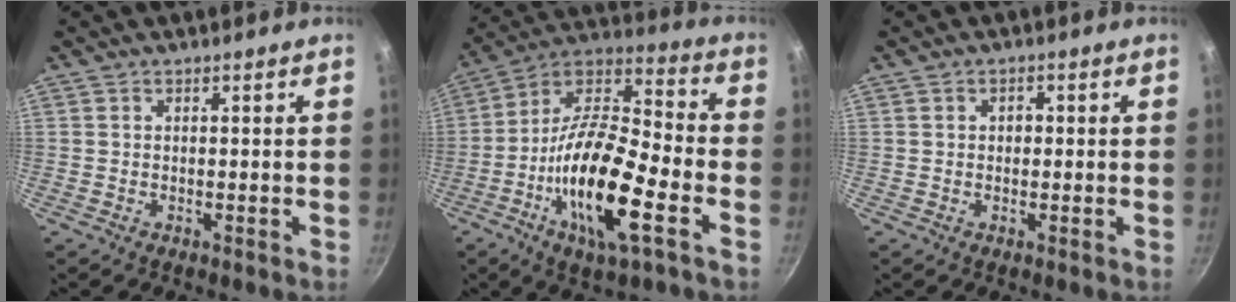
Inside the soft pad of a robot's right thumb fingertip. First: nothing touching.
{"total": 21.0, "force": [-7.1, 6.8, 18.6], "torque": [-0.332, 0.034, -0.144]}
{"total": 1.6, "force": [0.1, 1.3, 0.9], "torque": [-0.007, 0.005, 0.001]}